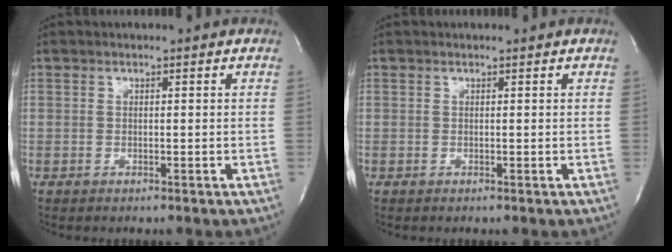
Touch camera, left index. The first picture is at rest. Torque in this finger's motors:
{"motor_torque": [-0.07, 0.08, 0.00, 0.00]}